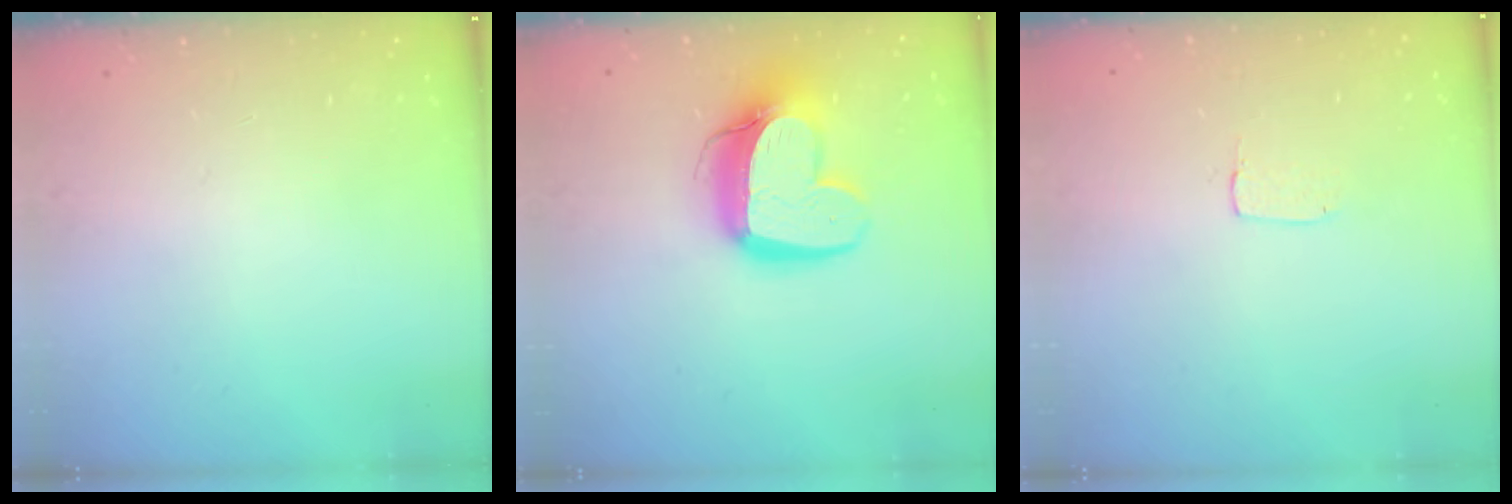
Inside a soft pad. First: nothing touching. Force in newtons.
{"total": 15.2, "press": 15.2, "slide": 1.4}
{"total": 3.4, "press": 3.4, "slide": 0.1}